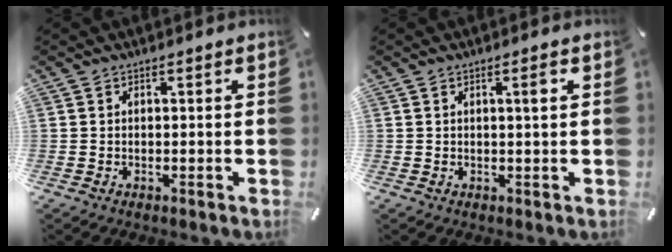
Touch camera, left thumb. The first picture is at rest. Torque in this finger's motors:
{"motor_torque": [-0.23, 0.19, 0.23, 0.28, 0.04]}